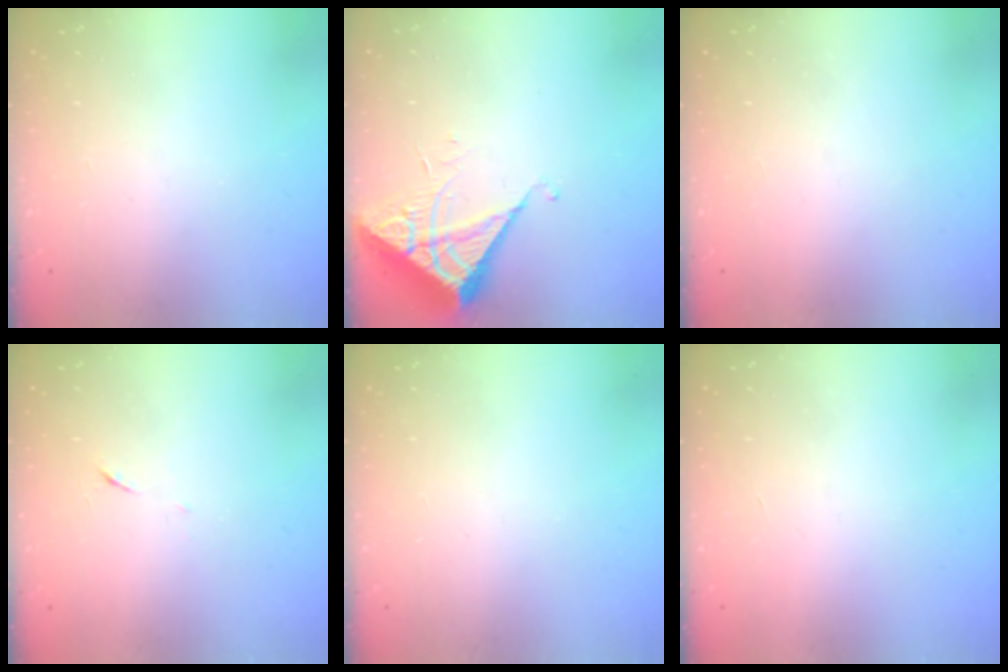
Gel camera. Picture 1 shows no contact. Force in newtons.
{"total": 6.3, "press": 6.3, "slide": 0.2}
{"total": 1.5, "press": 1.5, "slide": 0.1}
{"total": 6.2, "press": 6.1, "slide": 0.7}
{"total": 0.0}
{"total": 1.7, "press": 1.7, "slide": 0.1}